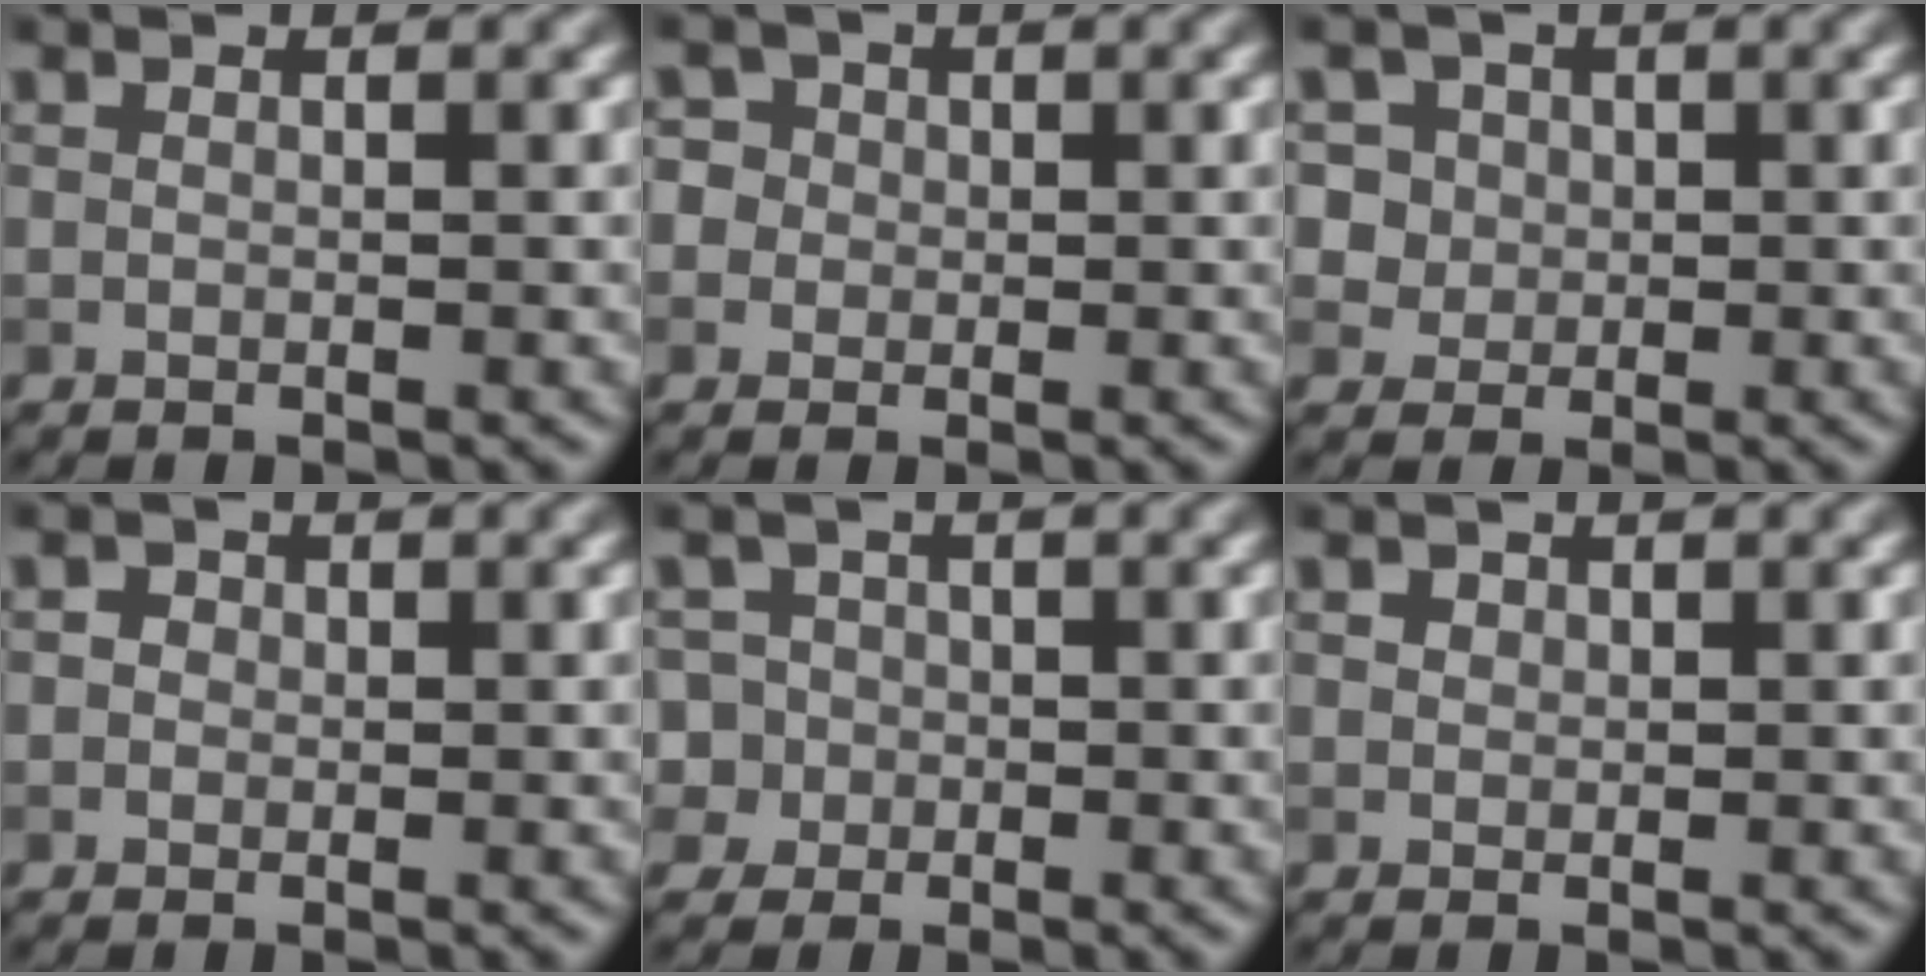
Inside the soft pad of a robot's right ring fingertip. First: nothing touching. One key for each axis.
{"total": 4.1, "fx": 1.2, "fy": 3.7, "fz": 1.4, "tx": -0.002, "ty": 0.030, "tz": -0.003}
{"total": 6.4, "fx": 2.5, "fy": 5.4, "fz": 2.3, "tx": -0.037, "ty": 0.022, "tz": 0.022}
{"total": 1.2, "fx": 0.3, "fy": 1.1, "fz": 0.5, "tx": 0.001, "ty": 0.000, "tz": -0.009}
{"total": 5.3, "fx": -0.4, "fy": 5.1, "fz": 1.5, "tx": -0.015, "ty": 0.027, "tz": -0.037}
{"total": 1.3, "fx": 0.7, "fy": 1.0, "fz": 0.4, "tx": -0.007, "ty": 0.000, "tz": 0.003}